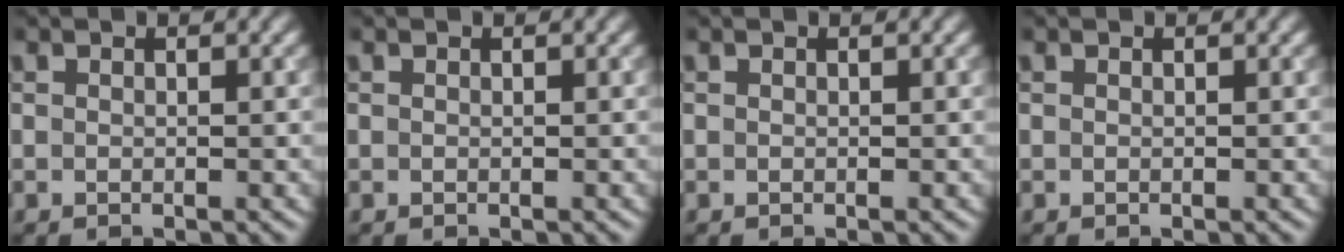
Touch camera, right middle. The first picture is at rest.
{"total": 0.0}
{"total": 0.0}
{"total": 0.0}